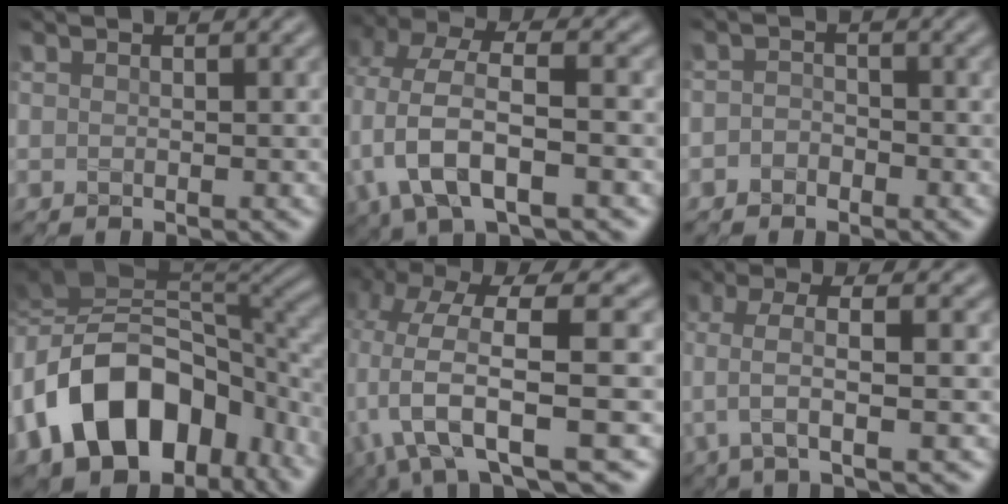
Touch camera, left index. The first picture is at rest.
{"total": 8.6, "force": [-1.6, 4.4, 7.3], "torque": [-0.156, 0.001, -0.036]}
{"total": 1.4, "force": [-0.9, 1.0, 0.3], "torque": [0.002, 0.004, -0.022]}
{"total": 15.2, "force": [-4.2, 10.8, 9.8], "torque": [-0.165, -0.002, -0.072]}
{"total": 10.2, "force": [-2.3, 3.8, 9.2], "torque": [-0.179, -0.002, -0.040]}
{"total": 4.7, "force": [0.1, 1.4, 4.5], "torque": [-0.083, 0.008, -0.001]}